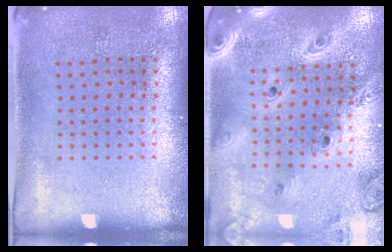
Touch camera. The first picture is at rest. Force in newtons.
{"total": 3.2, "press": 2.7, "slide": 1.8}